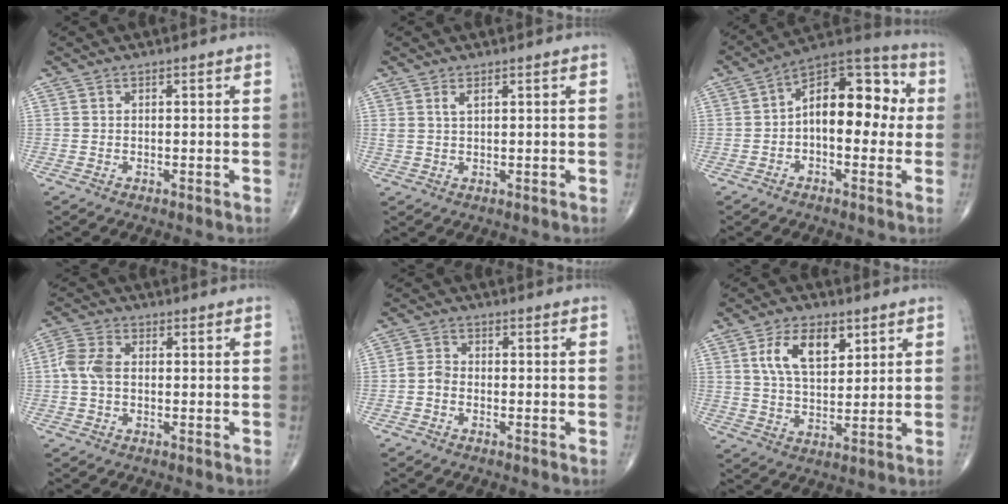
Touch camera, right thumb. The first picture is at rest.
{"total": 1.7, "force": [1.0, 0.6, 1.3], "torque": [-0.029, -0.002, 0.025]}
{"total": 15.2, "force": [0.5, 8.5, 12.6], "torque": [-0.149, 0.043, -0.008]}
{"total": 5.3, "force": [0.1, 3.4, 4.1], "torque": [-0.103, 0.014, -0.005]}
{"total": 2.1, "force": [-0.9, 1.4, 1.3], "torque": [-0.022, 0.007, -0.024]}
{"total": 10.0, "force": [4.3, 5.3, 7.3], "torque": [-0.112, -0.015, 0.080]}